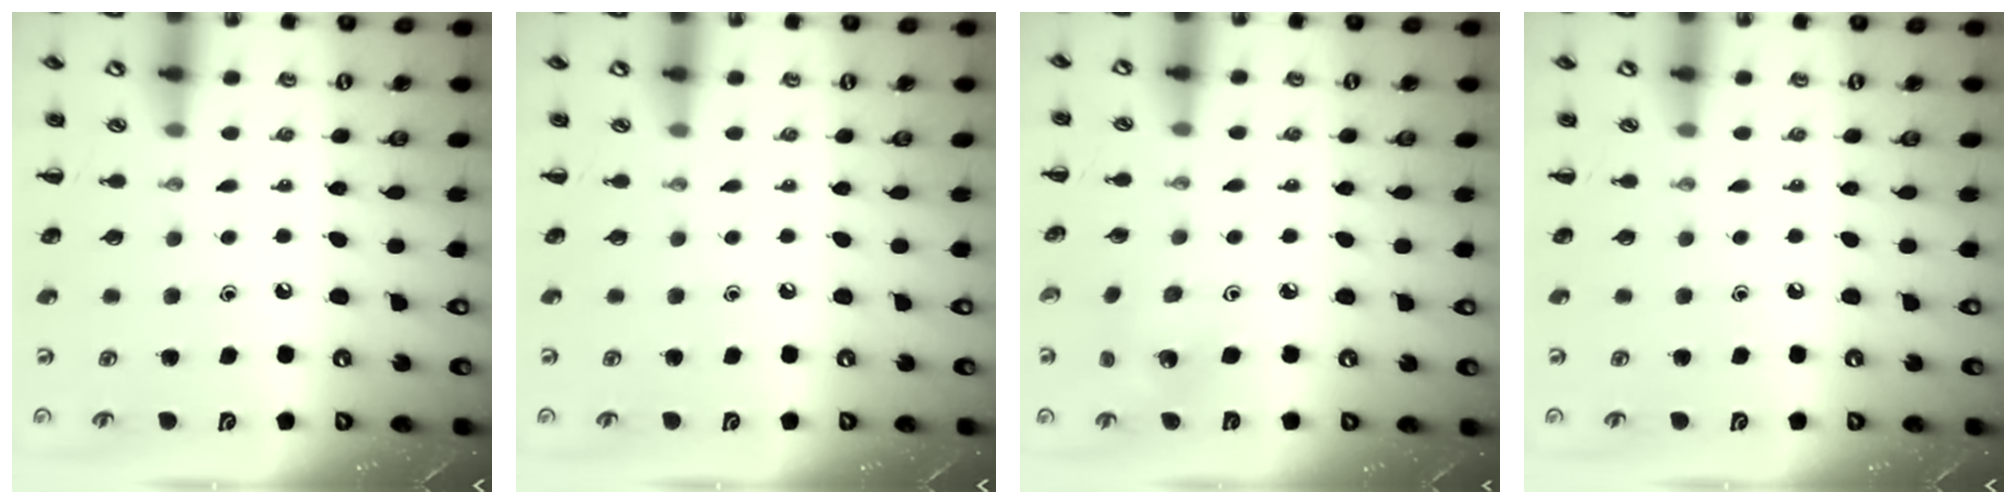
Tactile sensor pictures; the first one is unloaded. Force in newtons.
{"total": 0.0}
{"total": 1.8, "press": 1.6, "slide": 0.7}
{"total": 0.0}